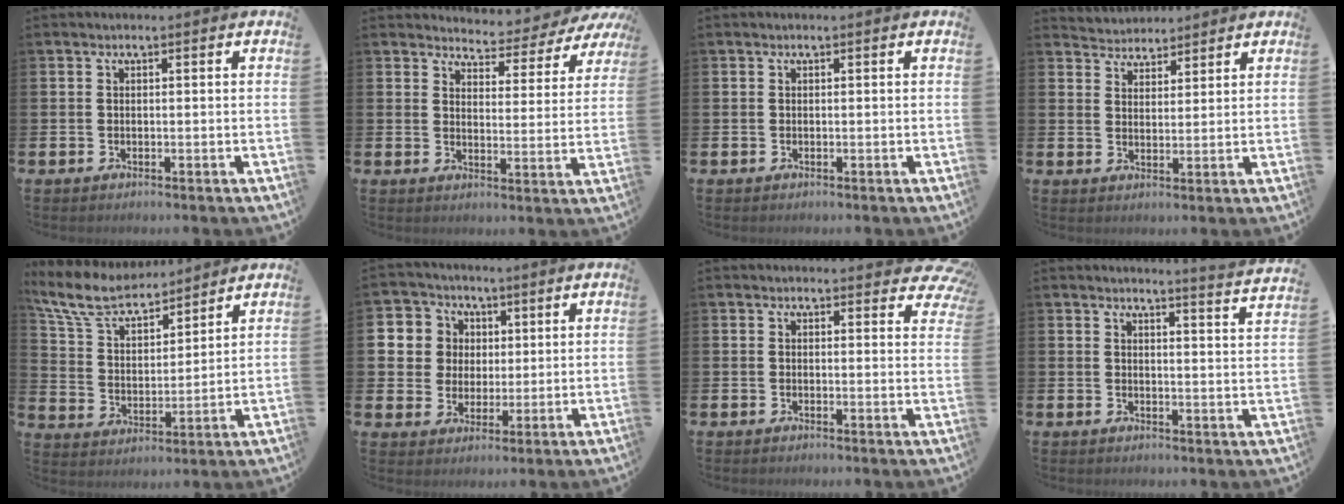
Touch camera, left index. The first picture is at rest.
{"total": 4.0, "force": [3.9, 0.8, 0.3], "torque": [-0.014, -0.041, 0.060]}
{"total": 0.0}
{"total": 3.7, "force": [3.5, 1.0, -0.7], "torque": [-0.009, -0.014, 0.066]}
{"total": 8.5, "force": [7.7, 2.4, 2.7], "torque": [-0.094, -0.040, 0.140]}
{"total": 6.3, "force": [2.3, 5.9, 0.5], "torque": [-0.035, 0.010, 0.043]}
{"total": 2.5, "force": [2.2, 0.9, 0.5], "torque": [0.001, -0.009, 0.036]}
{"total": 3.4, "force": [3.3, -0.8, 0.0], "torque": [0.002, -0.032, 0.055]}